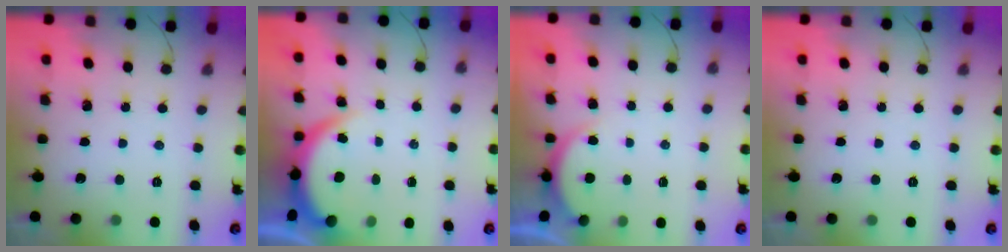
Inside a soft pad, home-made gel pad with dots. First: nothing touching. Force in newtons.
{"total": 3.9, "press": 3.9, "slide": 0.2}
{"total": 2.2, "press": 2.2, "slide": 0.6}
{"total": 0.0}